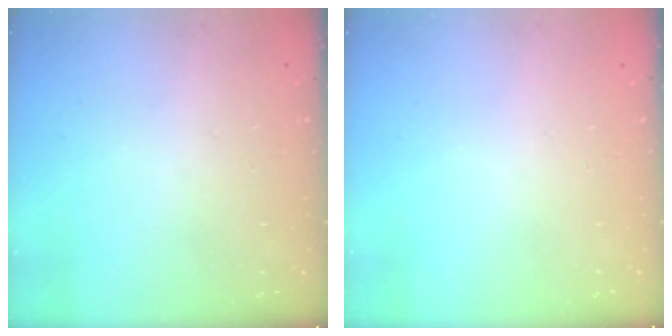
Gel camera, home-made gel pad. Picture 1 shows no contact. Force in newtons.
{"total": 0.0}